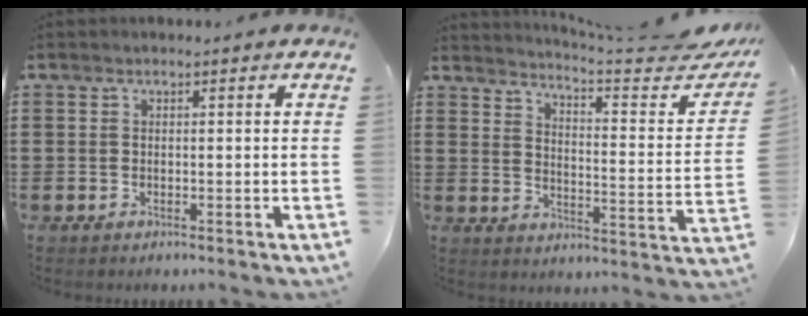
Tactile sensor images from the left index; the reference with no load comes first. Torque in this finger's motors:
{"motor_torque": [1.36, -0.78, 0.05, 0.04]}